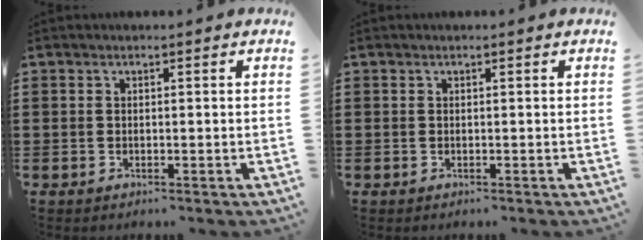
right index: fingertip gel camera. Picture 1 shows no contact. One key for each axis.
{"total": 0.0}